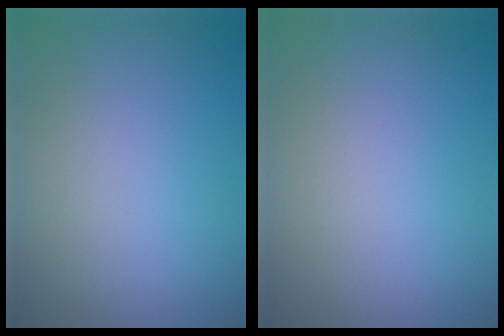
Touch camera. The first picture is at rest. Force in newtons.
{"total": 0.0}